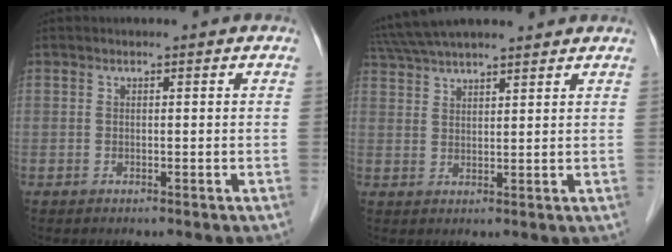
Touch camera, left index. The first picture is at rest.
{"total": 14.2, "force": [12.4, 2.3, 6.5], "torque": [-0.127, 0.052, 0.206]}